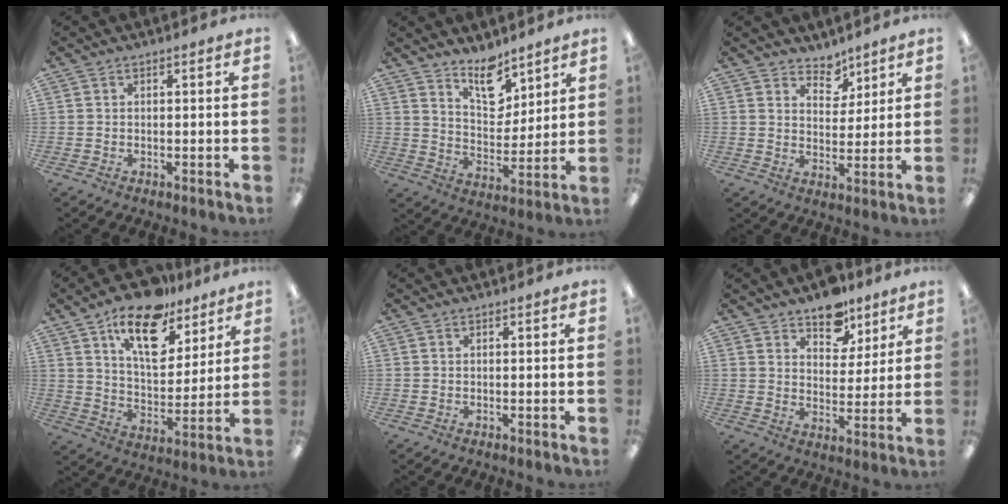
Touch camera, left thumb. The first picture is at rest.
{"total": 10.6, "force": [8.1, 5.1, 4.6], "torque": [-0.060, -0.055, 0.144]}
{"total": 5.8, "force": [4.8, 3.1, 0.8], "torque": [-0.003, -0.034, 0.086]}
{"total": 17.3, "force": [11.2, 8.7, 9.9], "torque": [-0.150, -0.057, 0.193]}
{"total": 0.0}
{"total": 9.8, "force": [7.6, 5.5, 2.8], "torque": [-0.029, -0.048, 0.139]}